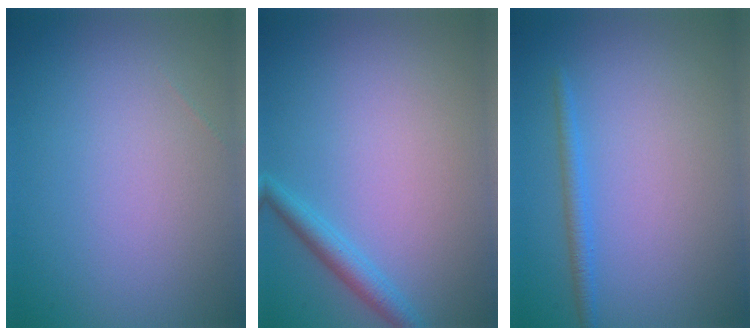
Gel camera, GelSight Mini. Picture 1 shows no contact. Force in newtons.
{"total": 2.0, "press": 2.0, "slide": 0.1}
{"total": 1.5, "press": 1.5, "slide": 0.1}